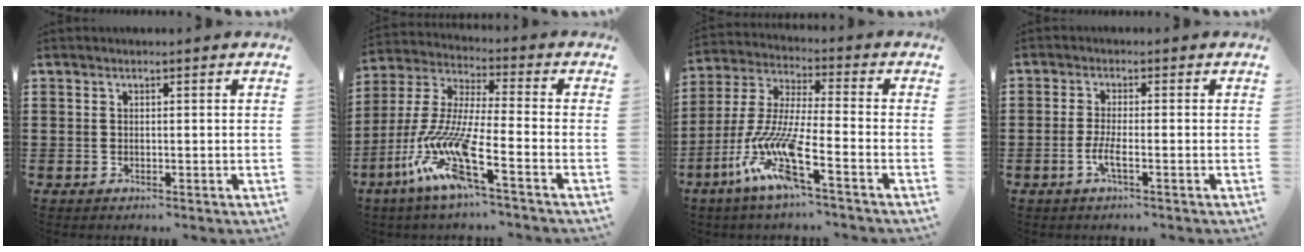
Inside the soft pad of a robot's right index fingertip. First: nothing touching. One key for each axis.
{"total": 12.6, "fx": -7.6, "fy": 1.3, "fz": 9.9, "tx": -0.239, "ty": -0.028, "tz": -0.158}
{"total": 11.7, "fx": -7.2, "fy": 1.3, "fz": 9.1, "tx": -0.220, "ty": -0.026, "tz": -0.150}
{"total": 3.3, "fx": -1.4, "fy": 0.2, "fz": 2.9, "tx": -0.065, "ty": -0.011, "tz": -0.029}